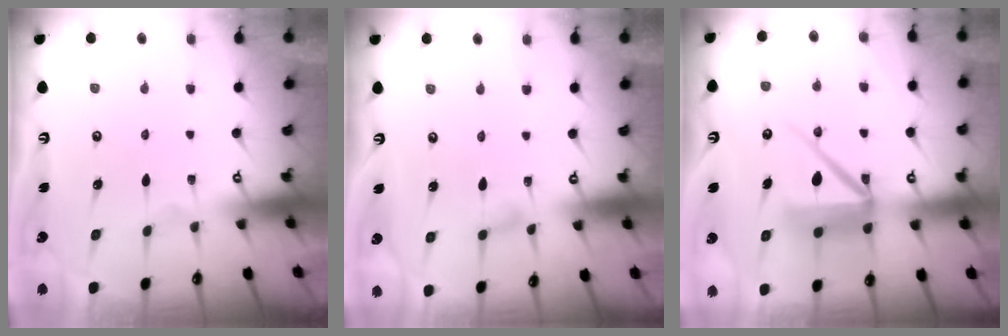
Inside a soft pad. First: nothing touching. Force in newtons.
{"total": 5.2, "press": 5.1, "slide": 0.7}
{"total": 12.8, "press": 12.7, "slide": 1.6}